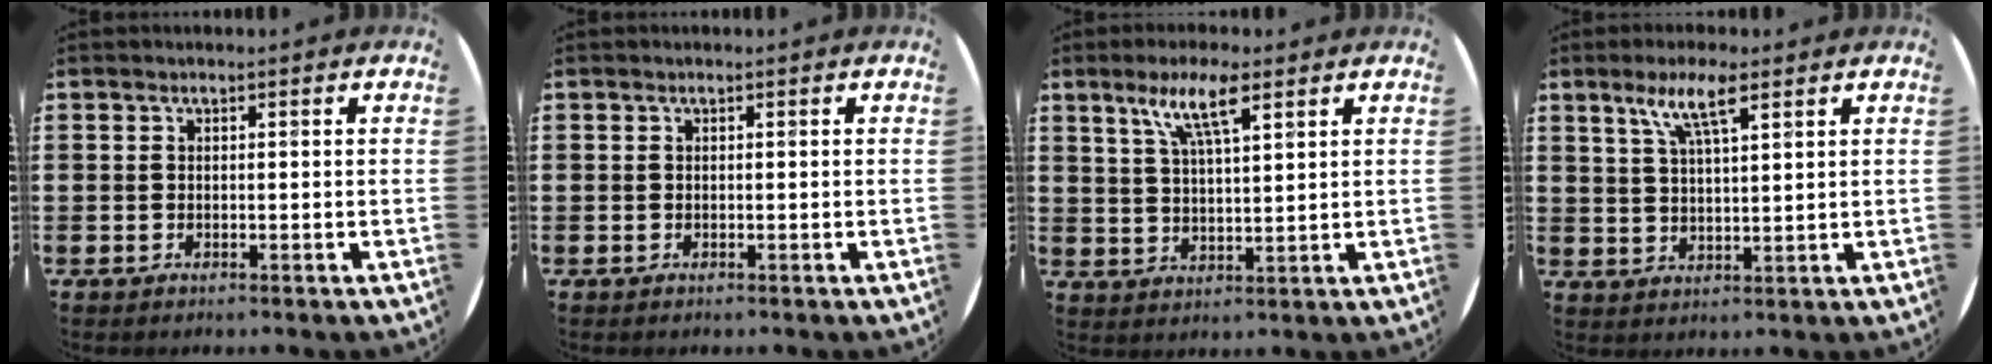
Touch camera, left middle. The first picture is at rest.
{"total": 0.0}
{"total": 7.3, "force": [4.8, 1.7, 5.3], "torque": [-0.109, 0.001, 0.080]}
{"total": 6.3, "force": [4.1, 1.4, 4.6], "torque": [-0.093, 0.003, 0.068]}